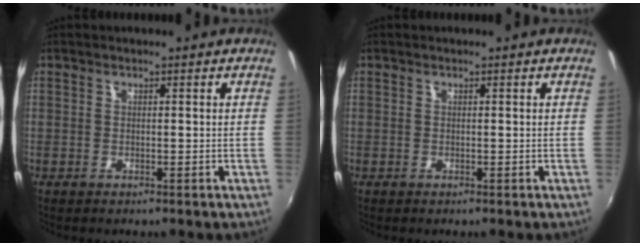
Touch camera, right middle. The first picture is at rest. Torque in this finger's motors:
{"motor_torque": [0.01, -0.28, 0.04, 0.00]}